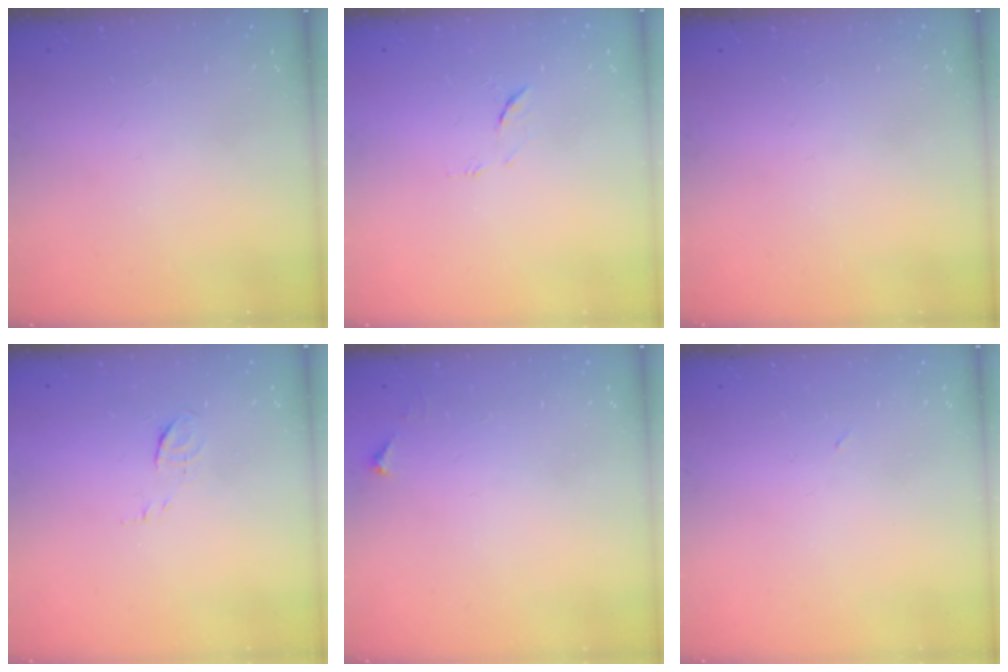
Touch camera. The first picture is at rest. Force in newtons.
{"total": 6.4, "press": 6.4, "slide": 0.6}
{"total": 0.0}
{"total": 5.0, "press": 4.9, "slide": 1.2}
{"total": 3.4, "press": 3.4, "slide": 0.4}
{"total": 2.4, "press": 2.3, "slide": 0.8}